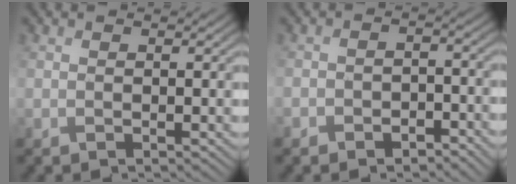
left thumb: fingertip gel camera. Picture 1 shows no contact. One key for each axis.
{"total": 3.3, "fx": -2.3, "fy": 1.9, "fz": 1.5, "tx": -0.023, "ty": 0.000, "tz": -0.041}